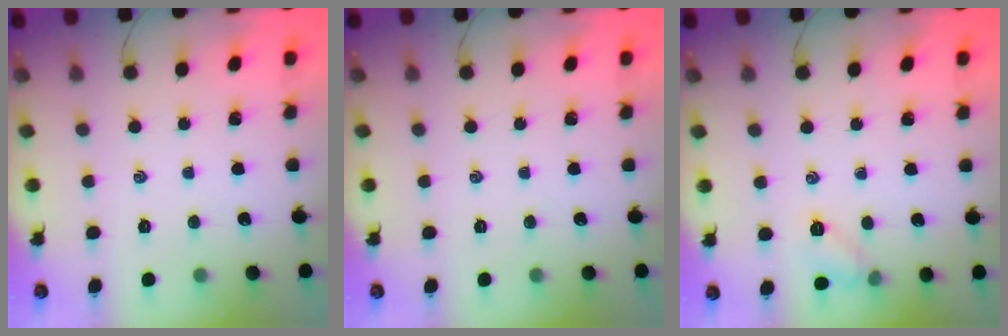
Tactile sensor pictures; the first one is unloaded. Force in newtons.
{"total": 0.0}
{"total": 6.4, "press": 6.2, "slide": 1.5}